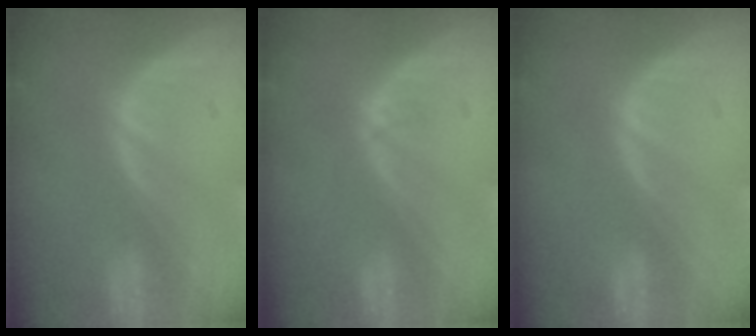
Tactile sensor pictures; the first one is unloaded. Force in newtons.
{"total": 0.5, "press": 0.5, "slide": 0.1}
{"total": 0.0}